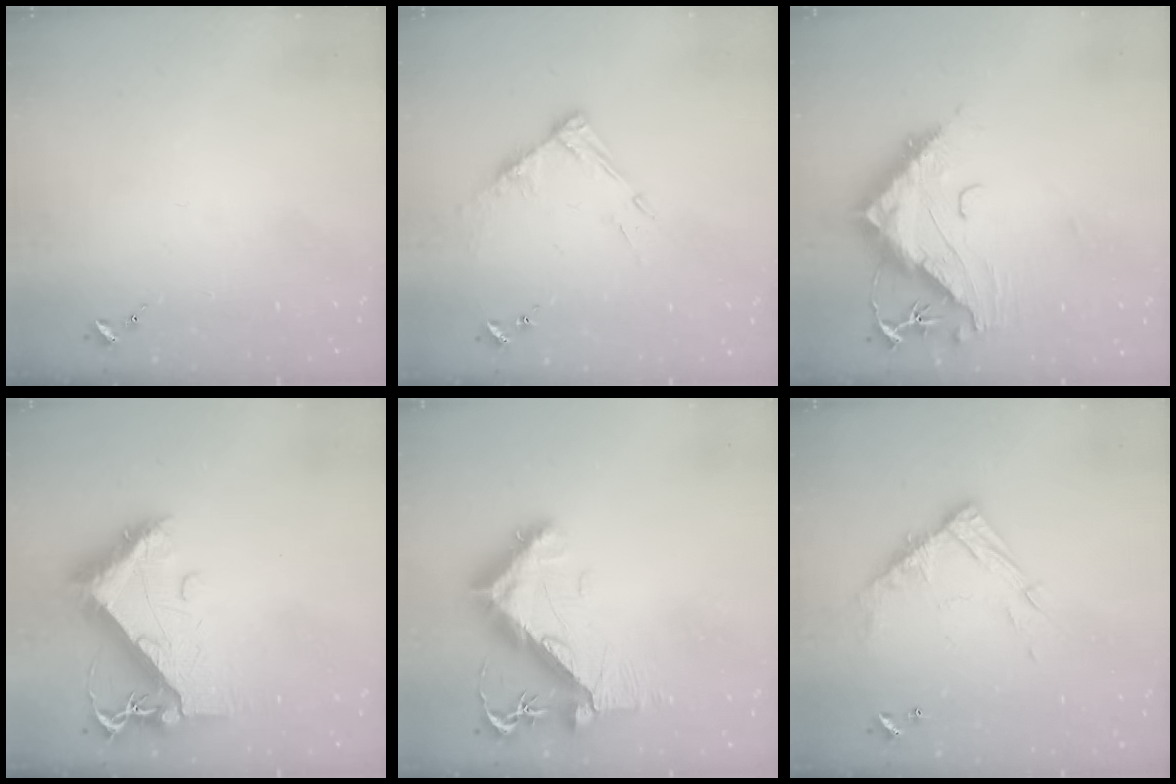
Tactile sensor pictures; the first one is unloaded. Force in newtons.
{"total": 9.1, "press": 9.1, "slide": 0.7}
{"total": 14.6, "press": 14.5, "slide": 1.5}
{"total": 11.3, "press": 11.3, "slide": 1.2}
{"total": 11.4, "press": 11.4, "slide": 1.2}
{"total": 13.1, "press": 13.1, "slide": 1.1}